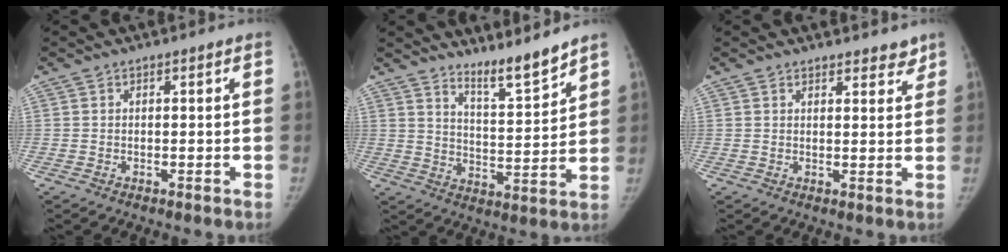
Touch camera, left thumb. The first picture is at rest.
{"total": 7.8, "force": [7.1, 0.4, 3.3], "torque": [-0.049, -0.068, 0.124]}
{"total": 3.4, "force": [2.9, 1.5, 0.8], "torque": [0.016, -0.019, 0.031]}